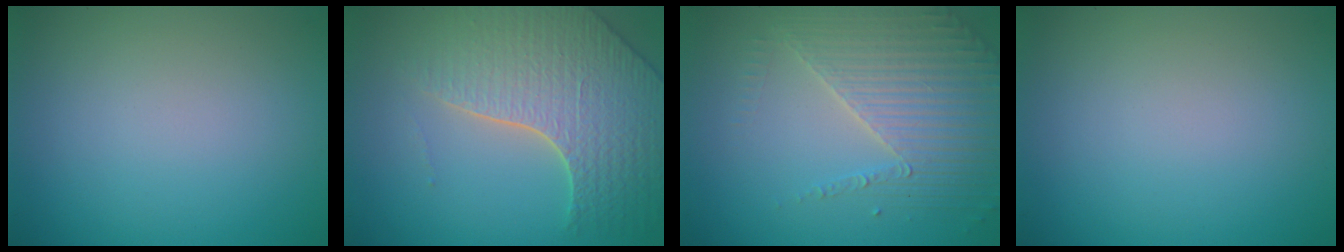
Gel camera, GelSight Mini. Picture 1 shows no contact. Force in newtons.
{"total": 6.2, "press": 5.2, "slide": 3.4}
{"total": 3.9, "press": 3.7, "slide": 1.3}
{"total": 0.0}